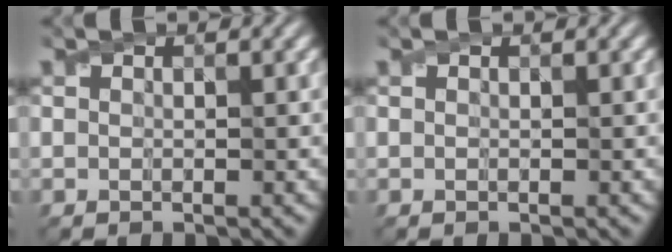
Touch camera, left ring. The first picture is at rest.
{"total": 0.0}